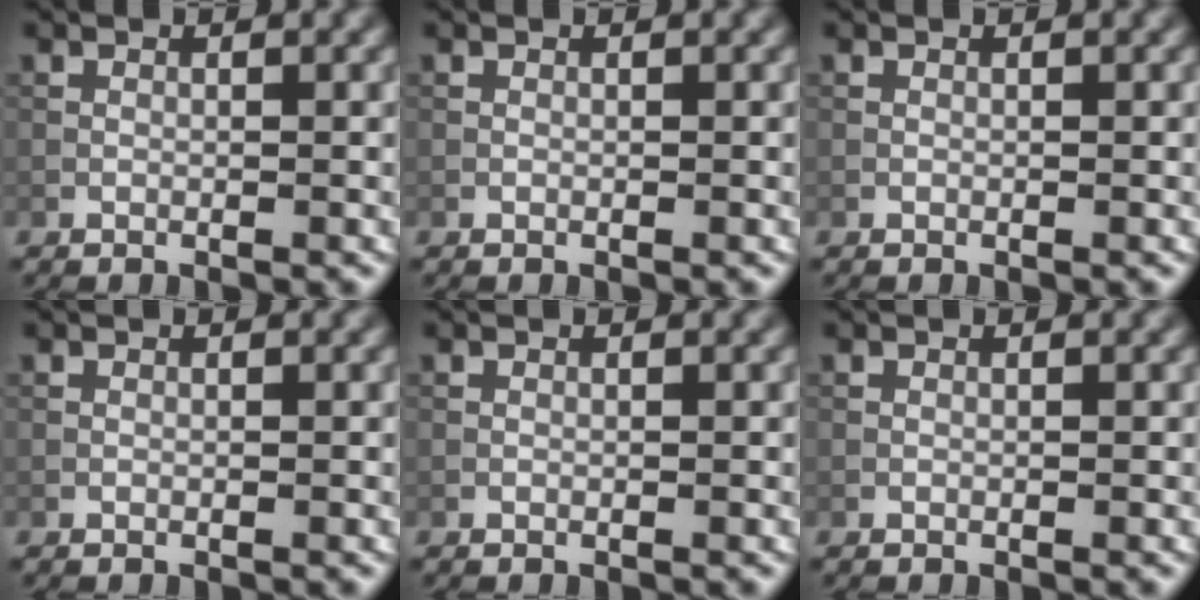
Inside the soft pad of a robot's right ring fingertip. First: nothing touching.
{"total": 0.0}
{"total": 0.0}
{"total": 0.0}
{"total": 0.0}
{"total": 0.0}